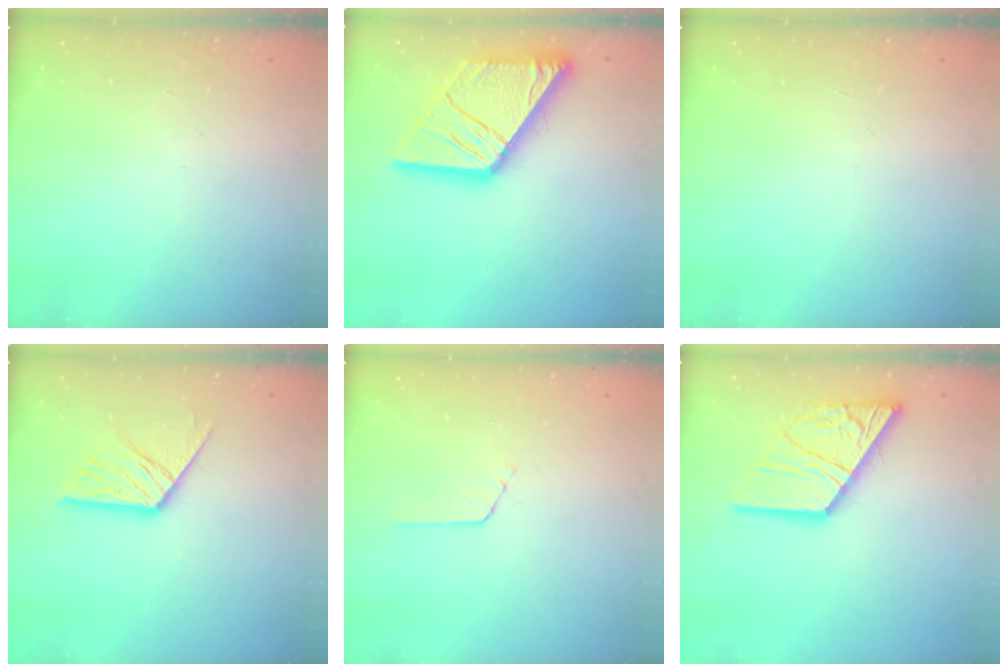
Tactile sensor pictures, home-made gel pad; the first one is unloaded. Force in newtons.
{"total": 23.6, "press": 23.5, "slide": 2.7}
{"total": 0.0}
{"total": 12.0, "press": 12.0, "slide": 1.1}
{"total": 4.9, "press": 4.9, "slide": 0.4}
{"total": 18.8, "press": 18.7, "slide": 2.0}